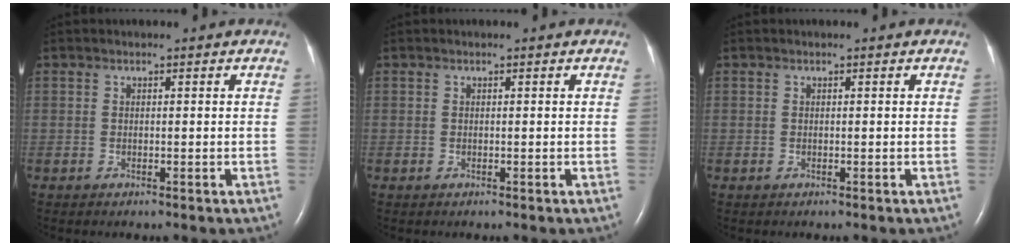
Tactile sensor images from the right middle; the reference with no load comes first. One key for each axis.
{"total": 0.0}
{"total": 0.0}